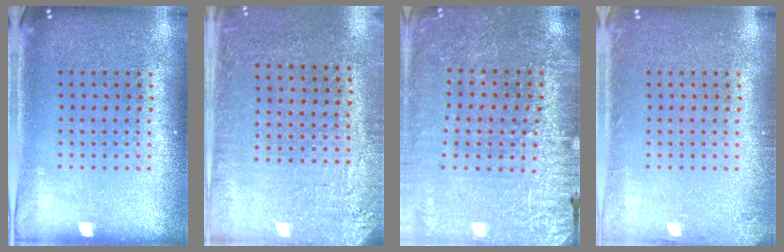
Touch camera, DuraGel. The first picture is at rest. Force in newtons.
{"total": 2.8, "press": 2.5, "slide": 1.1}
{"total": 2.8, "press": 2.8, "slide": 0.3}
{"total": 1.1, "press": 1.1, "slide": 0.1}